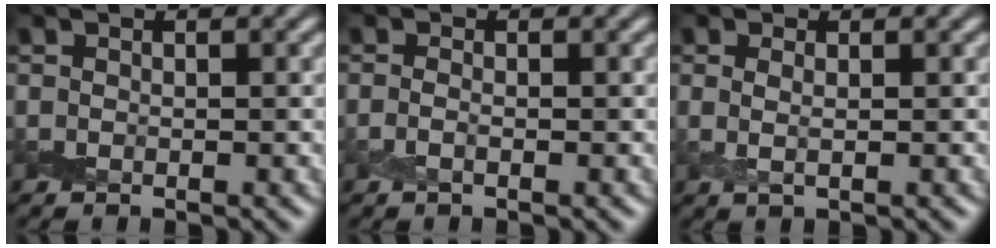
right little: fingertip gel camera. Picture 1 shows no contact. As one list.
[{"total": 0.9, "force": [-0.4, 0.3, 0.7], "torque": [-0.018, -0.004, -0.010]}, {"total": 1.1, "force": [0.2, 0.3, 1.0], "torque": [-0.021, -0.003, 0.004]}]